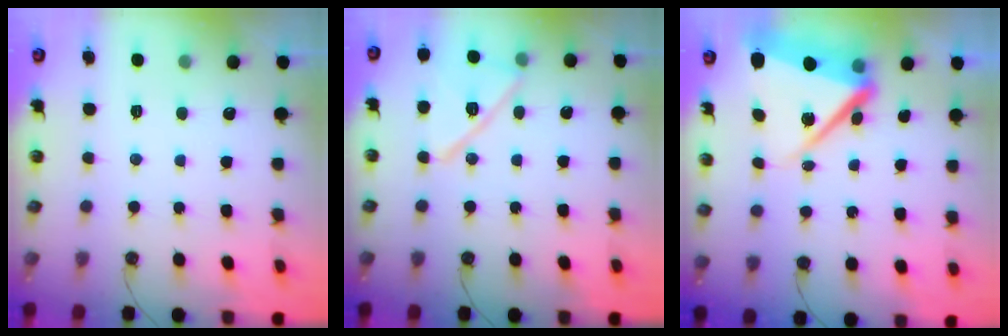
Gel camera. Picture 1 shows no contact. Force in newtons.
{"total": 13.9, "press": 13.9, "slide": 0.3}
{"total": 12.0, "press": 11.7, "slide": 2.8}